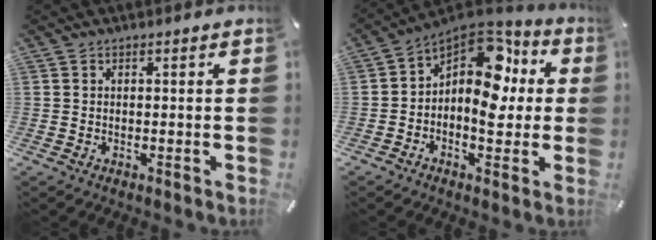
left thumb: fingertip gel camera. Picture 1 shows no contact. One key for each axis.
{"total": 13.7, "fx": 2.4, "fy": 8.9, "fz": 10.1, "tx": -0.154, "ty": -0.022, "tz": 0.039}